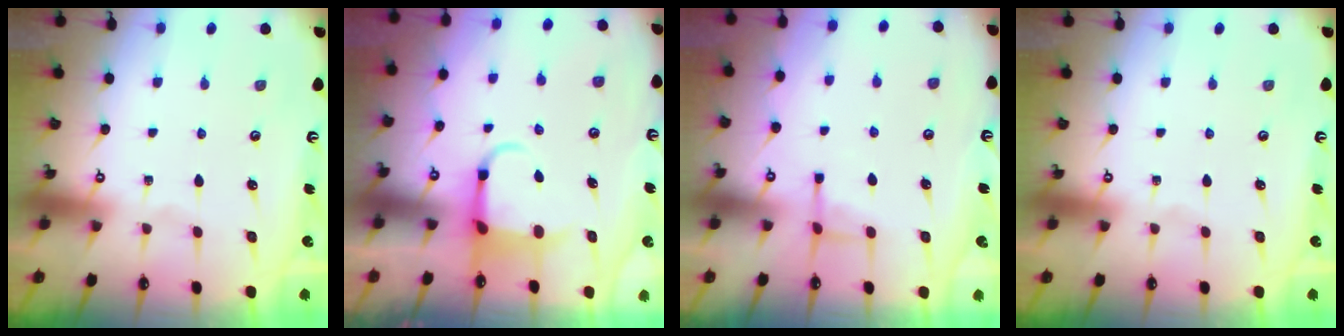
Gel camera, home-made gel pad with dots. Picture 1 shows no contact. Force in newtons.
{"total": 4.0, "press": 3.8, "slide": 0.9}
{"total": 3.8, "press": 3.7, "slide": 0.7}
{"total": 0.0}